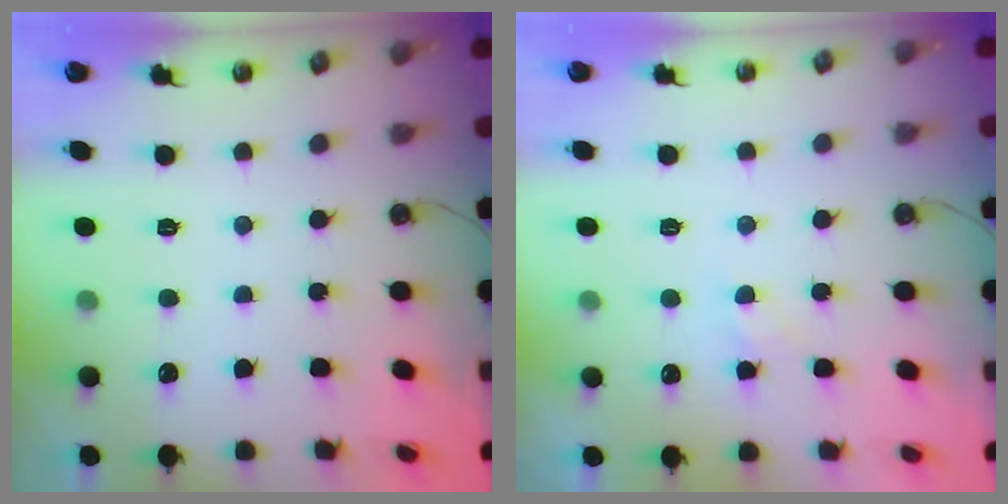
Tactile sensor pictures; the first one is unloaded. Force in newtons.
{"total": 5.3, "press": 5.3, "slide": 0.5}